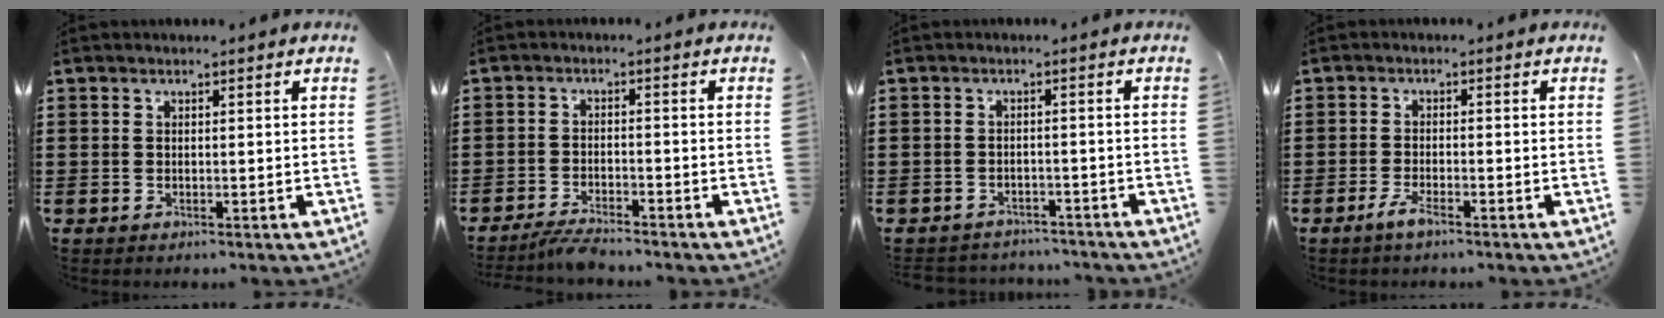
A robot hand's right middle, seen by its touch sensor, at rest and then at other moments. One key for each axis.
{"total": 3.0, "fx": -2.9, "fy": 0.0, "fz": 0.8, "tx": -0.015, "ty": 0.002, "tz": -0.059}
{"total": 2.3, "fx": -2.3, "fy": 0.4, "fz": 0.0, "tx": -0.009, "ty": -0.003, "tz": -0.050}
{"total": 2.4, "fx": -1.5, "fy": 0.3, "fz": 1.8, "tx": -0.037, "ty": -0.001, "tz": -0.029}